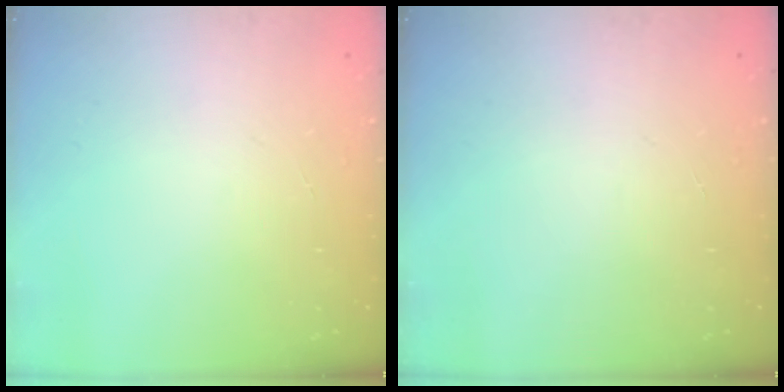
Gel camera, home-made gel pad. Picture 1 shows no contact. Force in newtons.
{"total": 0.0}